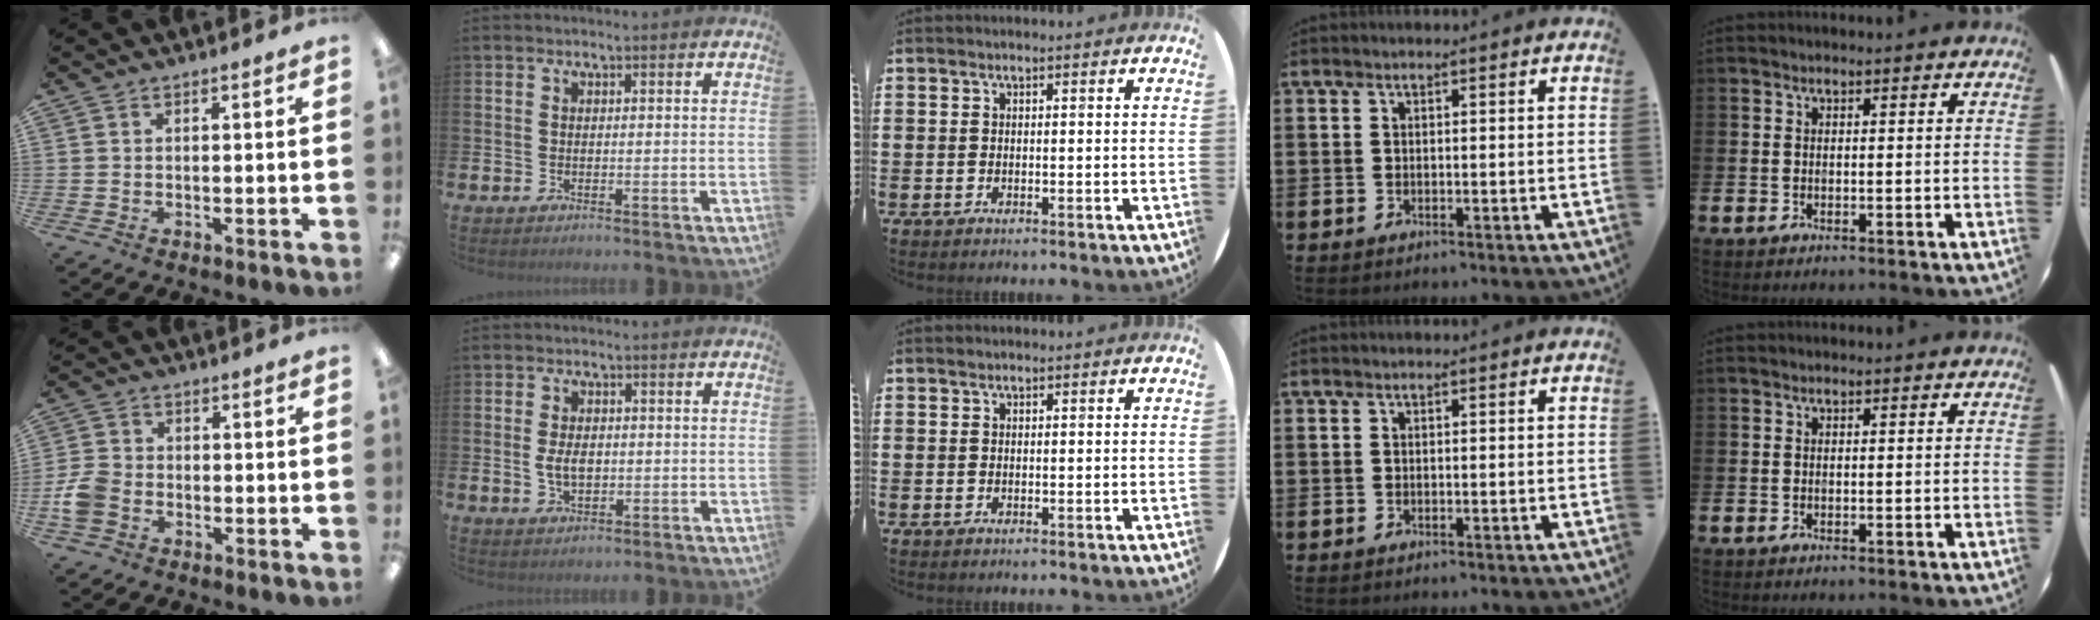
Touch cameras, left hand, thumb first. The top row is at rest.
{"thumb": {"total": 6.3, "force": [-2.2, 4.8, 3.4], "torque": [-0.072, 0.014, -0.039]}, "index": {"total": 3.5, "force": [0.0, 2.2, 2.8], "torque": [-0.042, 0.003, -0.004]}}